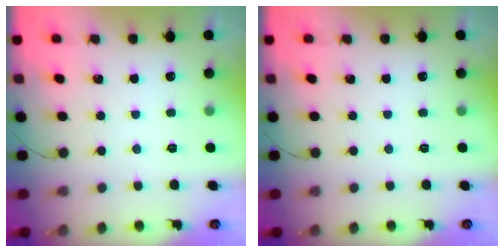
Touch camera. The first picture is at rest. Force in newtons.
{"total": 0.0}